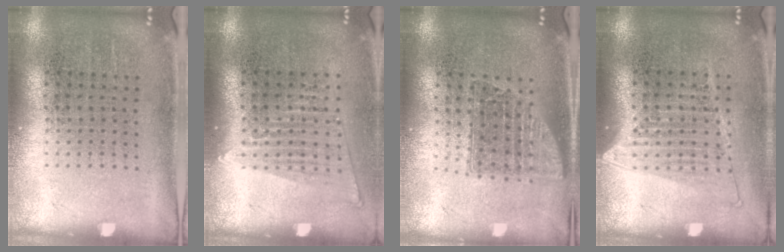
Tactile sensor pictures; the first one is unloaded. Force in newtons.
{"total": 1.4, "press": 1.3, "slide": 0.6}
{"total": 1.5, "press": 1.2, "slide": 0.9}
{"total": 1.3, "press": 1.2, "slide": 0.6}